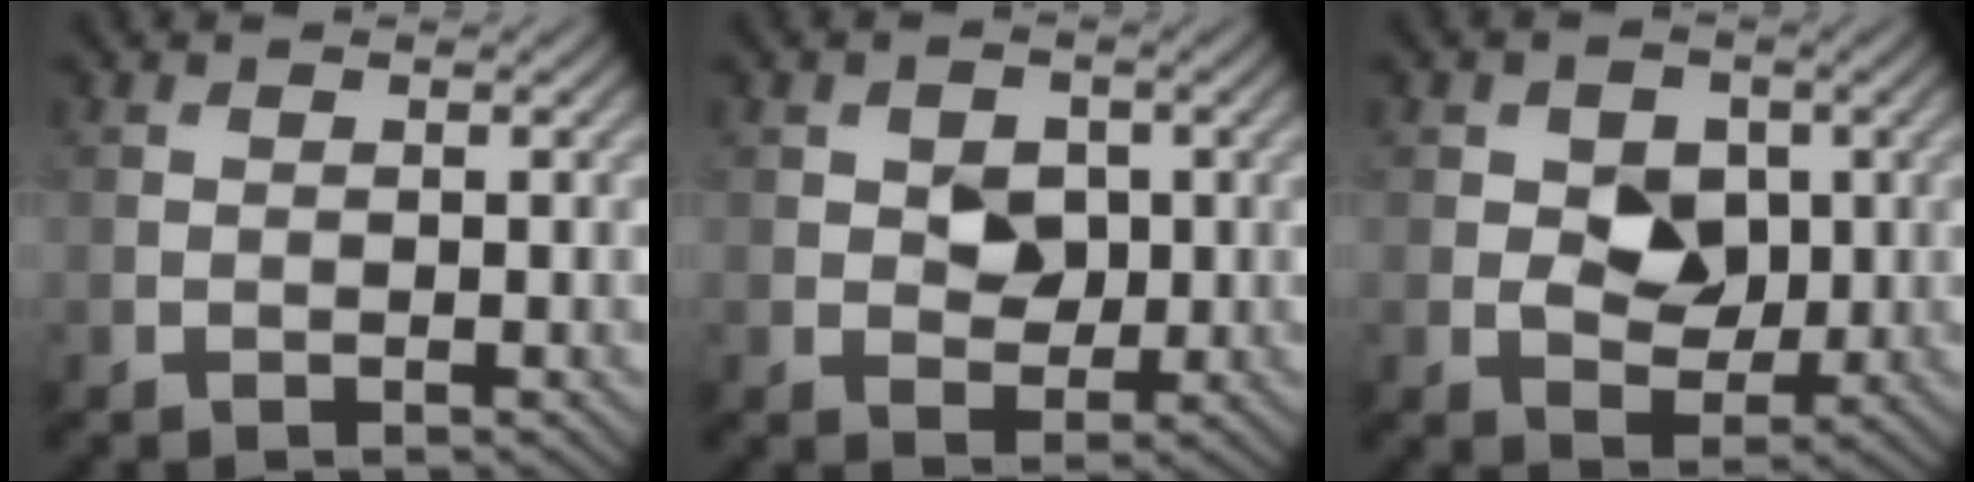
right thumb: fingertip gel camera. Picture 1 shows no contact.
{"total": 3.7, "force": [0.4, 2.9, 2.3], "torque": [-0.040, -0.003, -0.004]}
{"total": 4.9, "force": [0.4, 3.7, 3.1], "torque": [-0.056, -0.008, 0.004]}